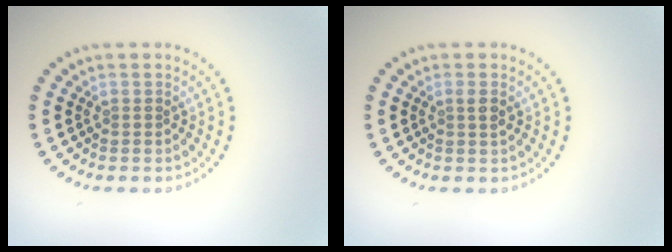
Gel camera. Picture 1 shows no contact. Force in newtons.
{"total": 1.0, "press": 0.8, "slide": 0.5}